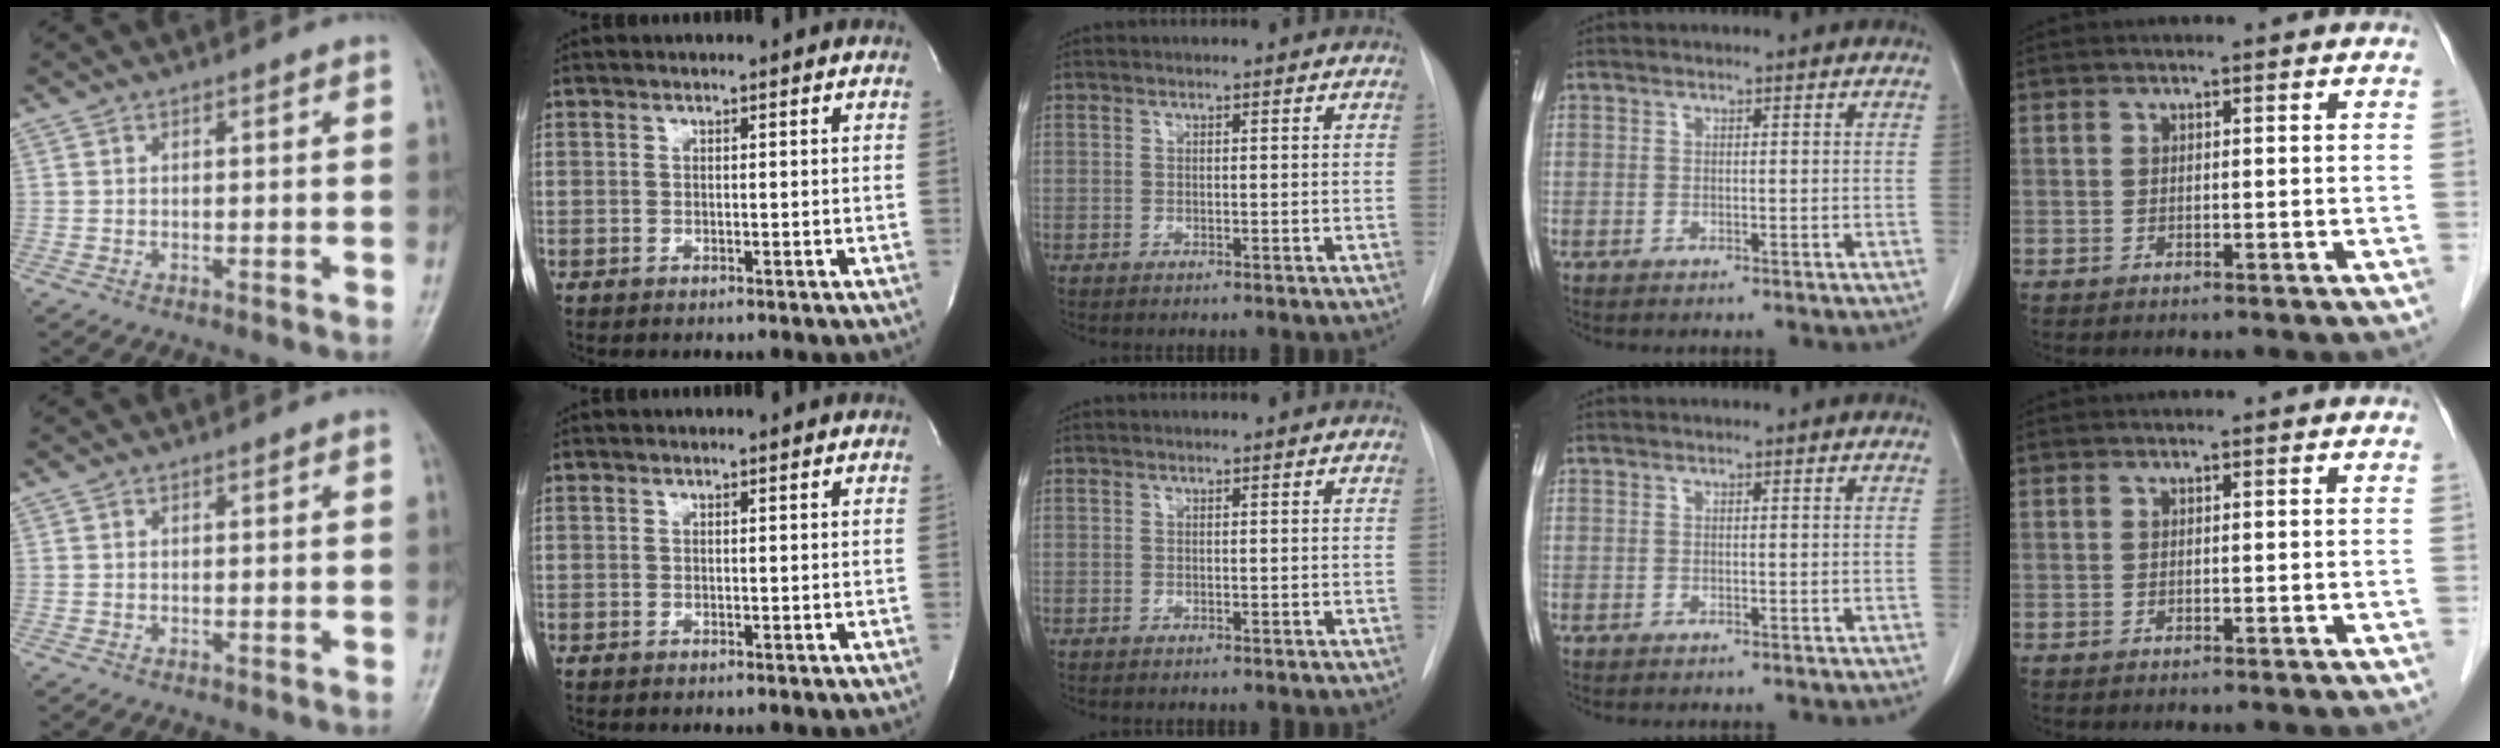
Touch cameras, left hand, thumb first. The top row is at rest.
{}